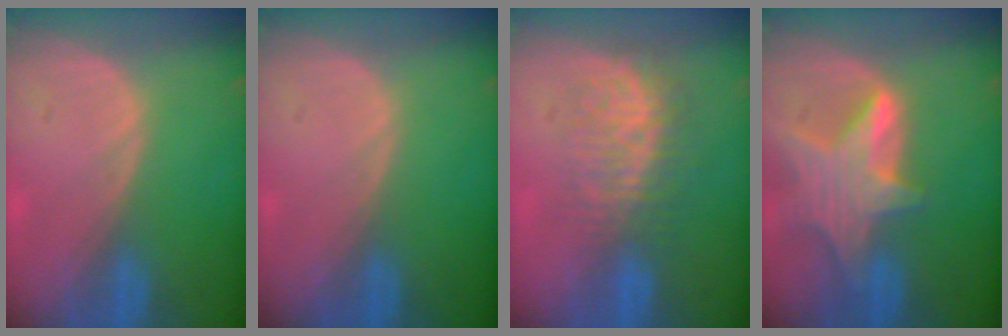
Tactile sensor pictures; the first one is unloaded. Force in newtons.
{"total": 0.0}
{"total": 8.3, "press": 7.2, "slide": 4.0}
{"total": 8.0, "press": 7.2, "slide": 3.5}